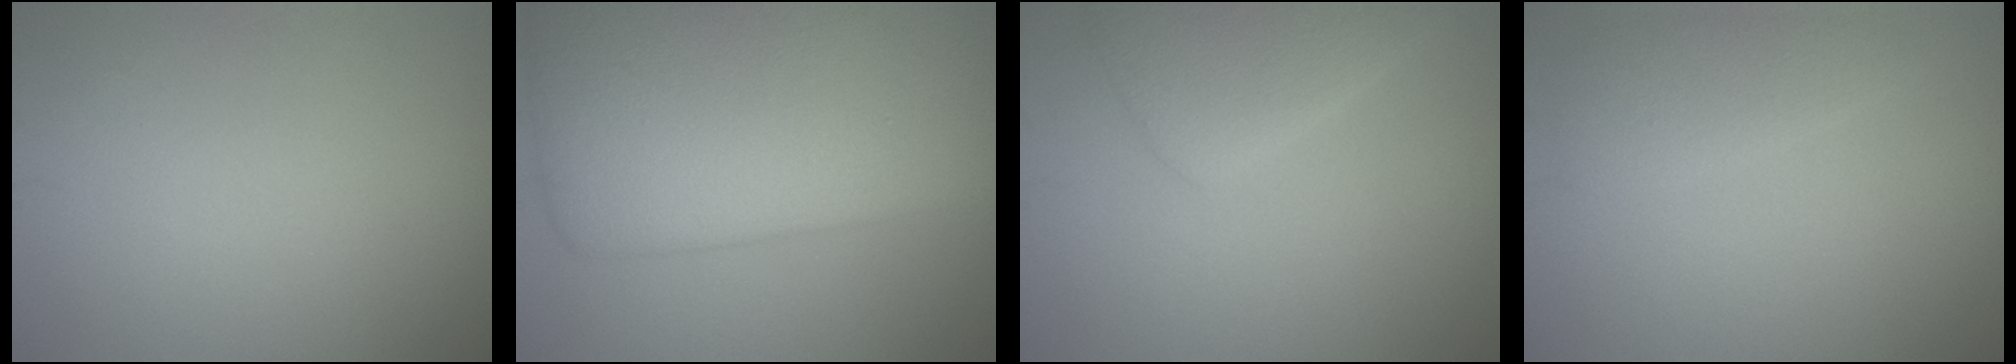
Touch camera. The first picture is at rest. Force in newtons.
{"total": 15.3, "press": 15.3, "slide": 0.5}
{"total": 3.6, "press": 3.6, "slide": 0.3}
{"total": 2.3, "press": 2.3, "slide": 0.0}